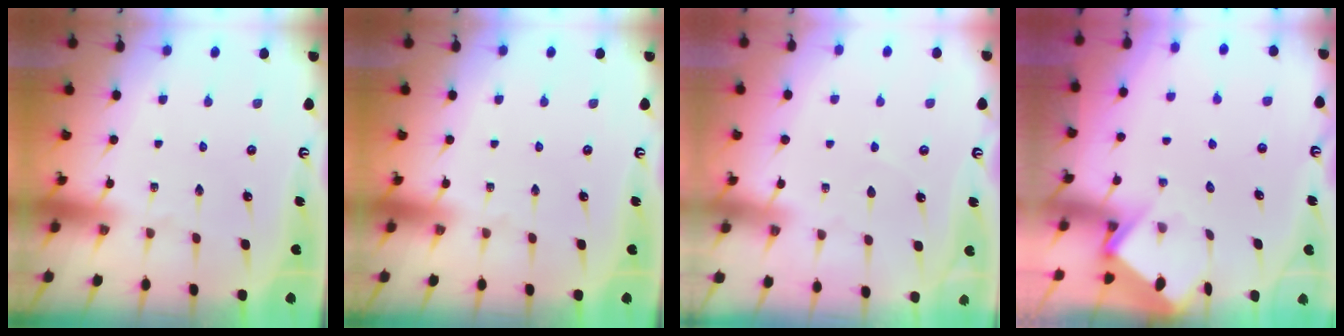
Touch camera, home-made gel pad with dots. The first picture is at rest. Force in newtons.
{"total": 0.0}
{"total": 3.6, "press": 3.5, "slide": 0.4}
{"total": 3.9, "press": 3.9, "slide": 0.4}